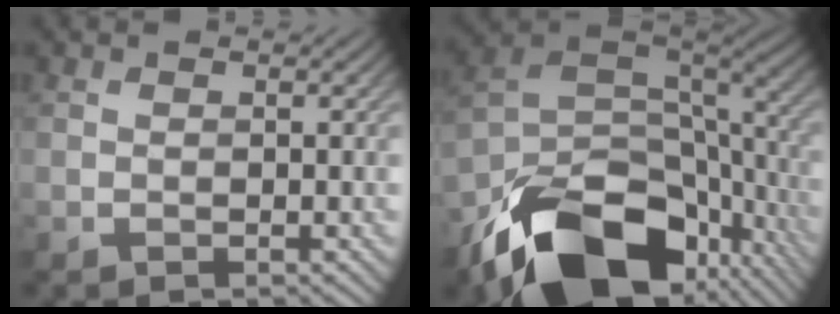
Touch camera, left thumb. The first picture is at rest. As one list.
[{"total": 18.3, "force": [-10.5, 10.4, 10.9], "torque": [-0.222, -0.056, -0.148]}]